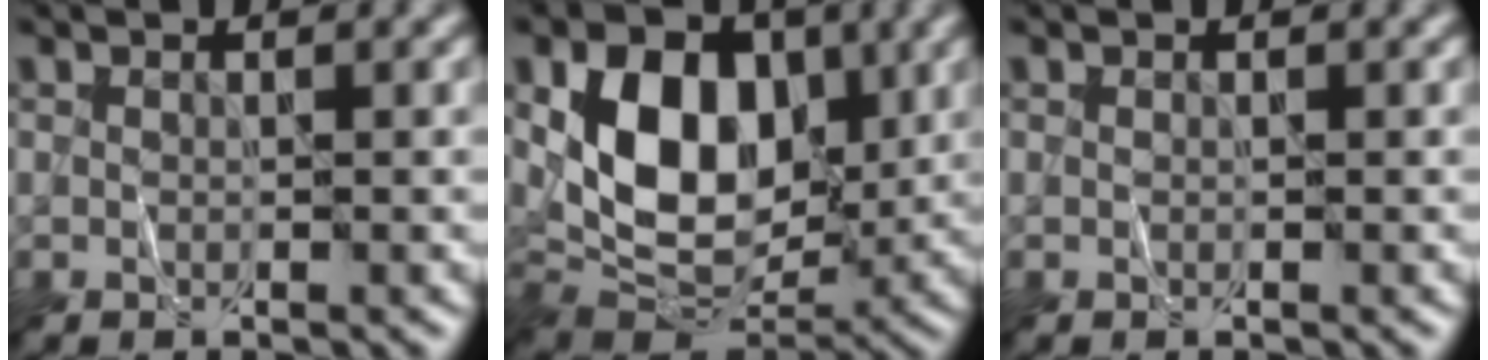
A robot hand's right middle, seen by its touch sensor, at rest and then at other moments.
{"total": 9.9, "force": [1.9, 6.9, 6.8], "torque": [-0.123, -0.011, 0.035]}
{"total": 0.0}